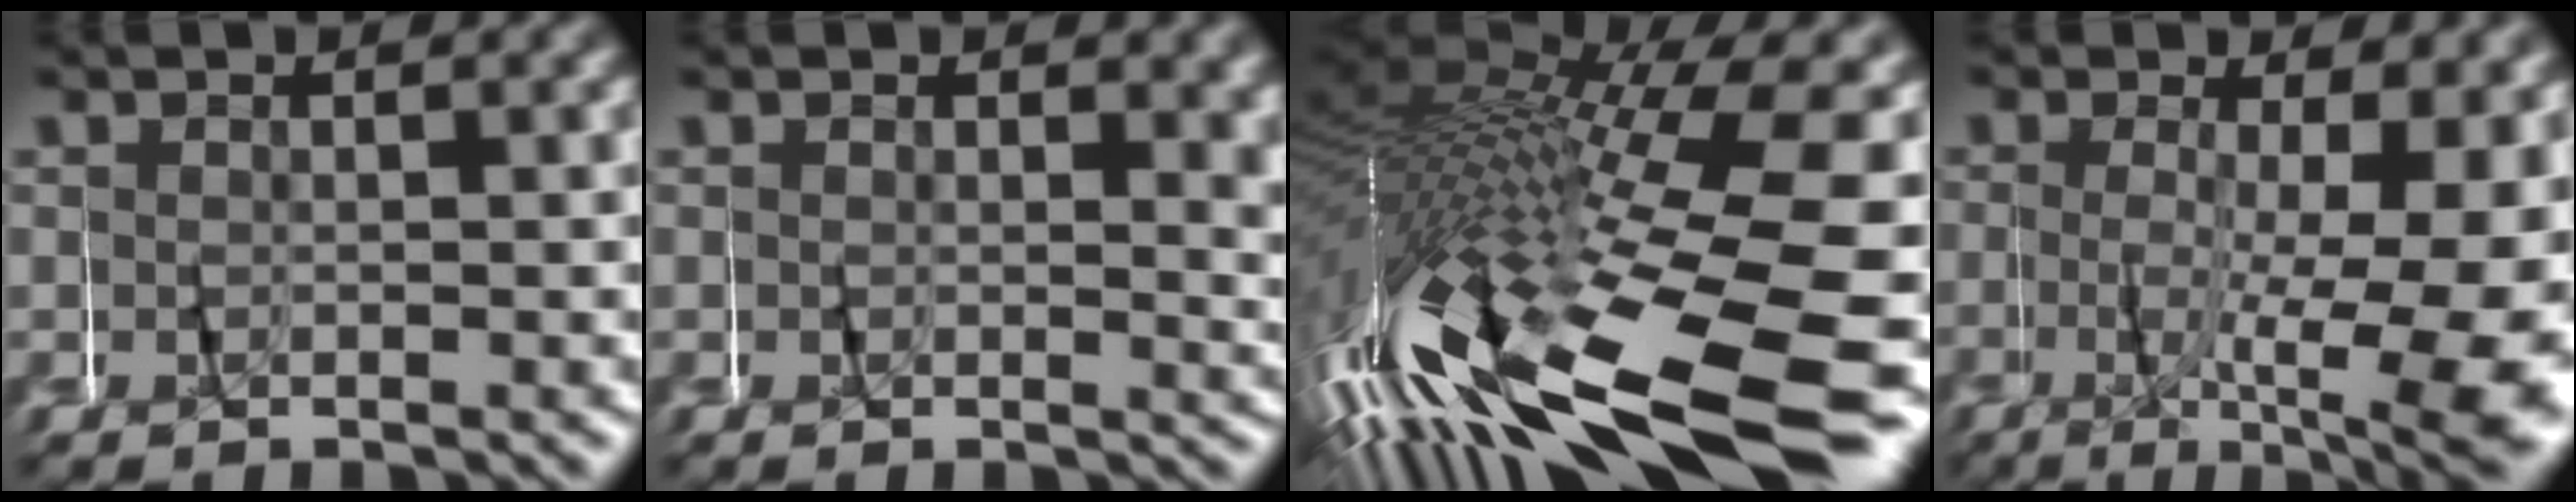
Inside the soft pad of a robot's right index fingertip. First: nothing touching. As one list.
[{"total": 1.8, "force": [1.1, 0.6, 1.3], "torque": [-0.002, -0.002, 0.015]}, {"total": 20.2, "force": [-5.3, 9.3, 17.2], "torque": [-0.306, -0.032, -0.054]}, {"total": 8.5, "force": [-1.9, 2.6, 7.9], "torque": [-0.099, -0.013, -0.021]}]